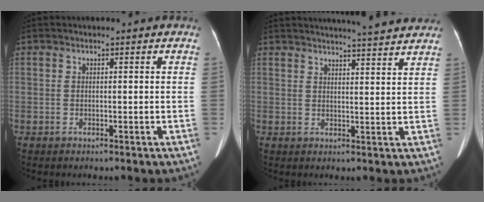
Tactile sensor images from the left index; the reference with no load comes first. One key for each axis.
{"total": 12.5, "fx": 11.6, "fy": 0.5, "fz": 4.6, "tx": -0.064, "ty": 0.008, "tz": 0.134}